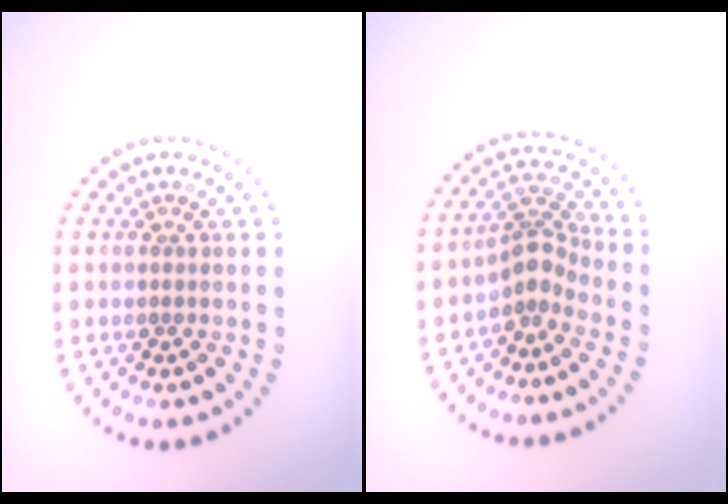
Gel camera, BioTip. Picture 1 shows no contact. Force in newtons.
{"total": 2.8, "press": 2.0, "slide": 1.9}